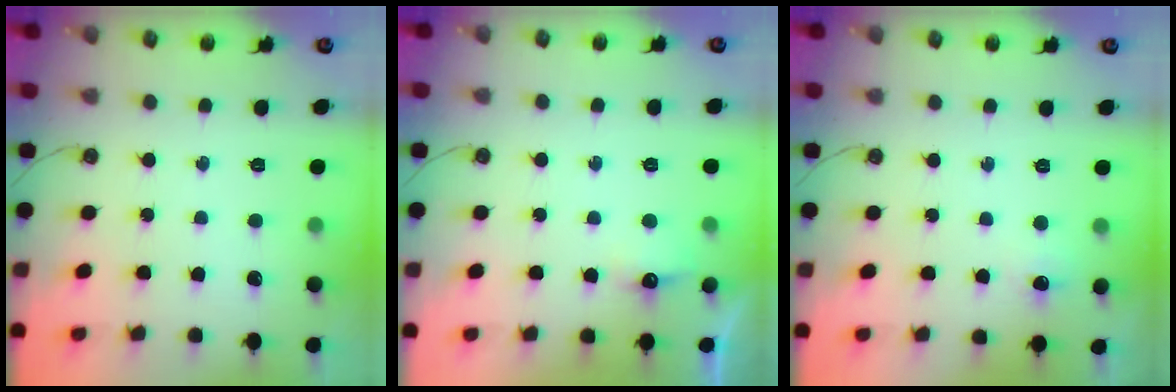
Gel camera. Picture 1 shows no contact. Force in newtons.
{"total": 5.2, "press": 5.1, "slide": 1.0}
{"total": 4.4, "press": 4.4, "slide": 0.5}